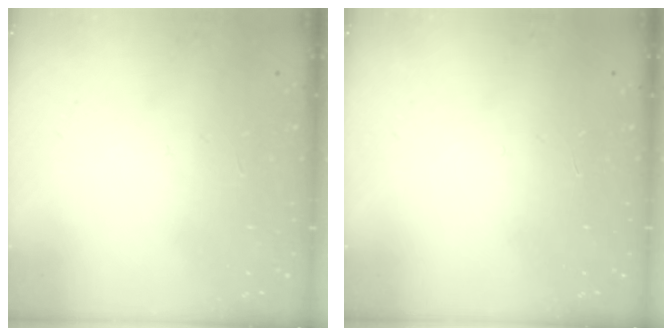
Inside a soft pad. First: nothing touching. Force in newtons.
{"total": 0.0}